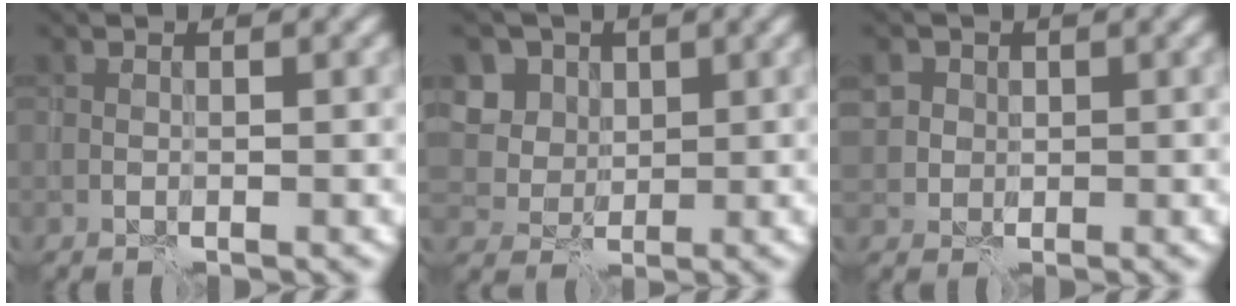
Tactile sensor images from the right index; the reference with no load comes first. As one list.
[{"total": 6.9, "force": [3.2, 5.5, 2.7], "torque": [-0.062, 0.009, 0.049]}, {"total": 2.9, "force": [0.8, 2.6, 0.9], "torque": [-0.023, 0.009, 0.020]}]